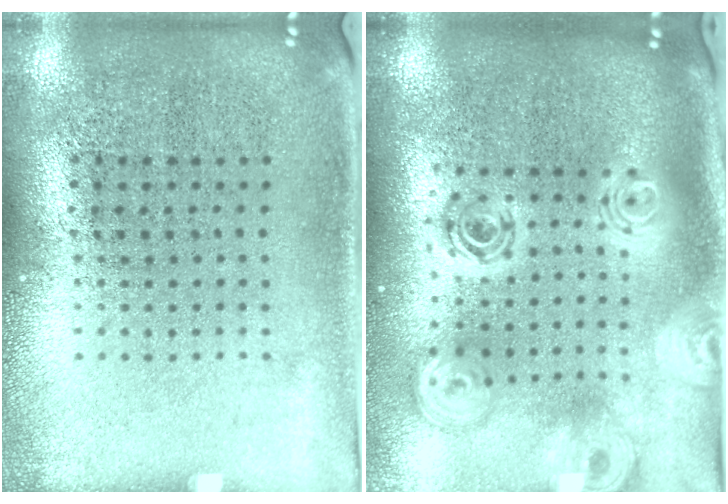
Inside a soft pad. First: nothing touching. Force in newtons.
{"total": 2.6, "press": 1.9, "slide": 1.8}